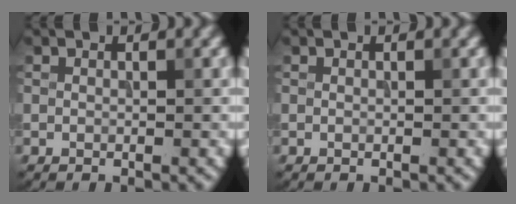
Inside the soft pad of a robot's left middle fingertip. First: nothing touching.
{"total": 0.0}